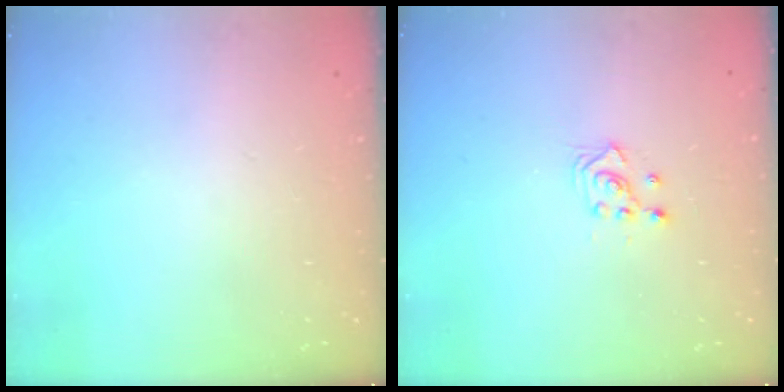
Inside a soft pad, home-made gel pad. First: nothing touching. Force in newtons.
{"total": 2.9, "press": 2.9, "slide": 0.2}